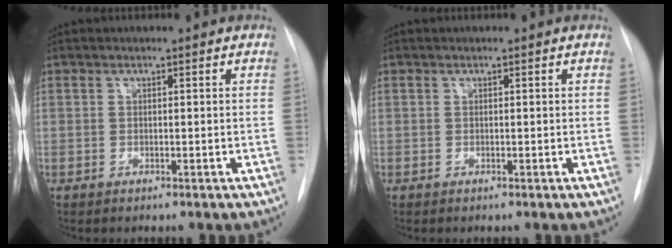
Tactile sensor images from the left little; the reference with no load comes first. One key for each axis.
{"total": 0.0}